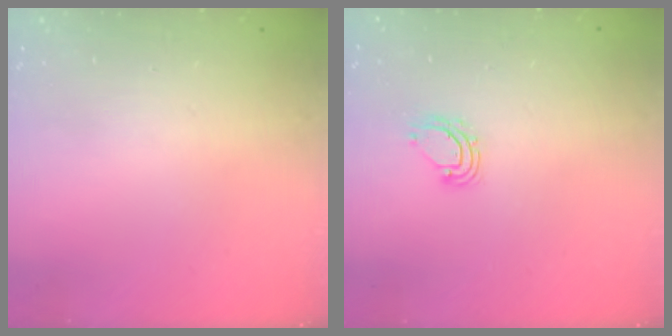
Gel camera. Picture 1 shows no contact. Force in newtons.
{"total": 5.4, "press": 5.4, "slide": 0.3}